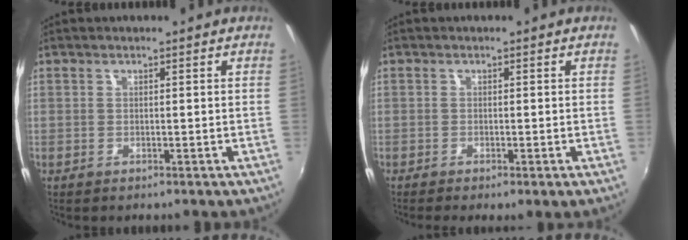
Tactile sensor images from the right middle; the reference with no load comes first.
{"total": 1.4, "force": [-0.7, 0.0, 1.3], "torque": [-0.021, -0.006, -0.012]}